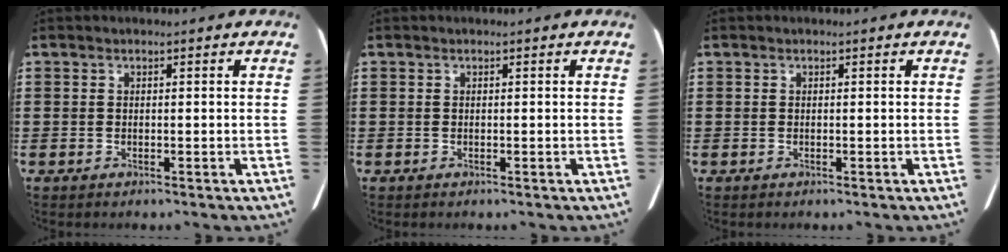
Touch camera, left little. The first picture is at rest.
{"total": 0.0}
{"total": 0.0}